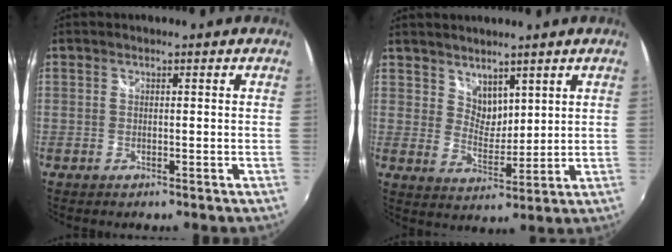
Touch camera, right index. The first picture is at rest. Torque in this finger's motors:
{"motor_torque": [0.02, 0.07, 0.03, 0.00]}